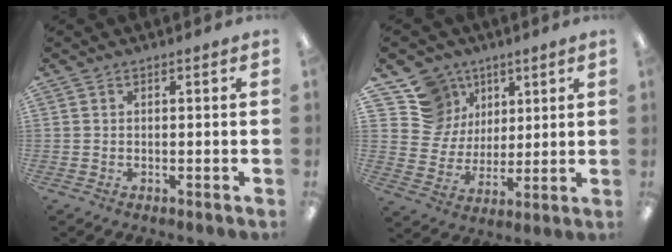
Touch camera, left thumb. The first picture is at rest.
{"total": 13.1, "force": [7.1, 10.9, 2.1], "torque": [-0.057, -0.043, 0.146]}